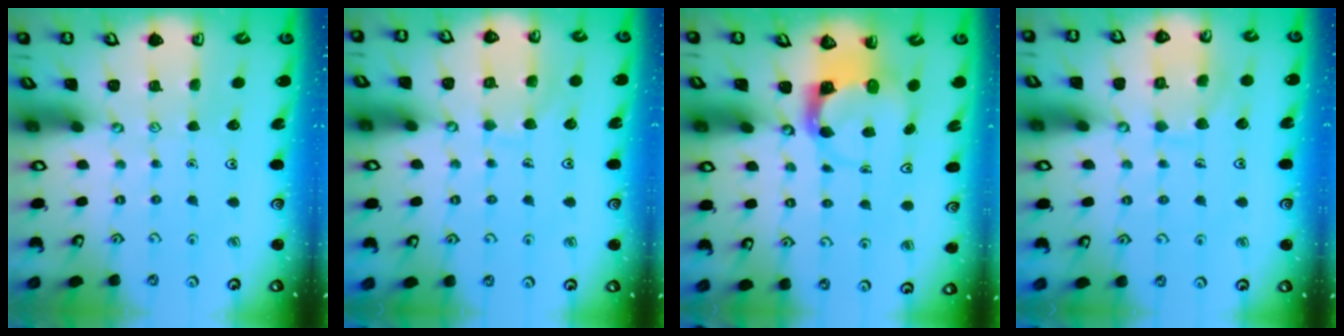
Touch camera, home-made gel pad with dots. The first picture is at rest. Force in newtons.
{"total": 7.3, "press": 7.3, "slide": 0.7}
{"total": 3.6, "press": 3.6, "slide": 0.6}
{"total": 7.8, "press": 7.8, "slide": 0.4}